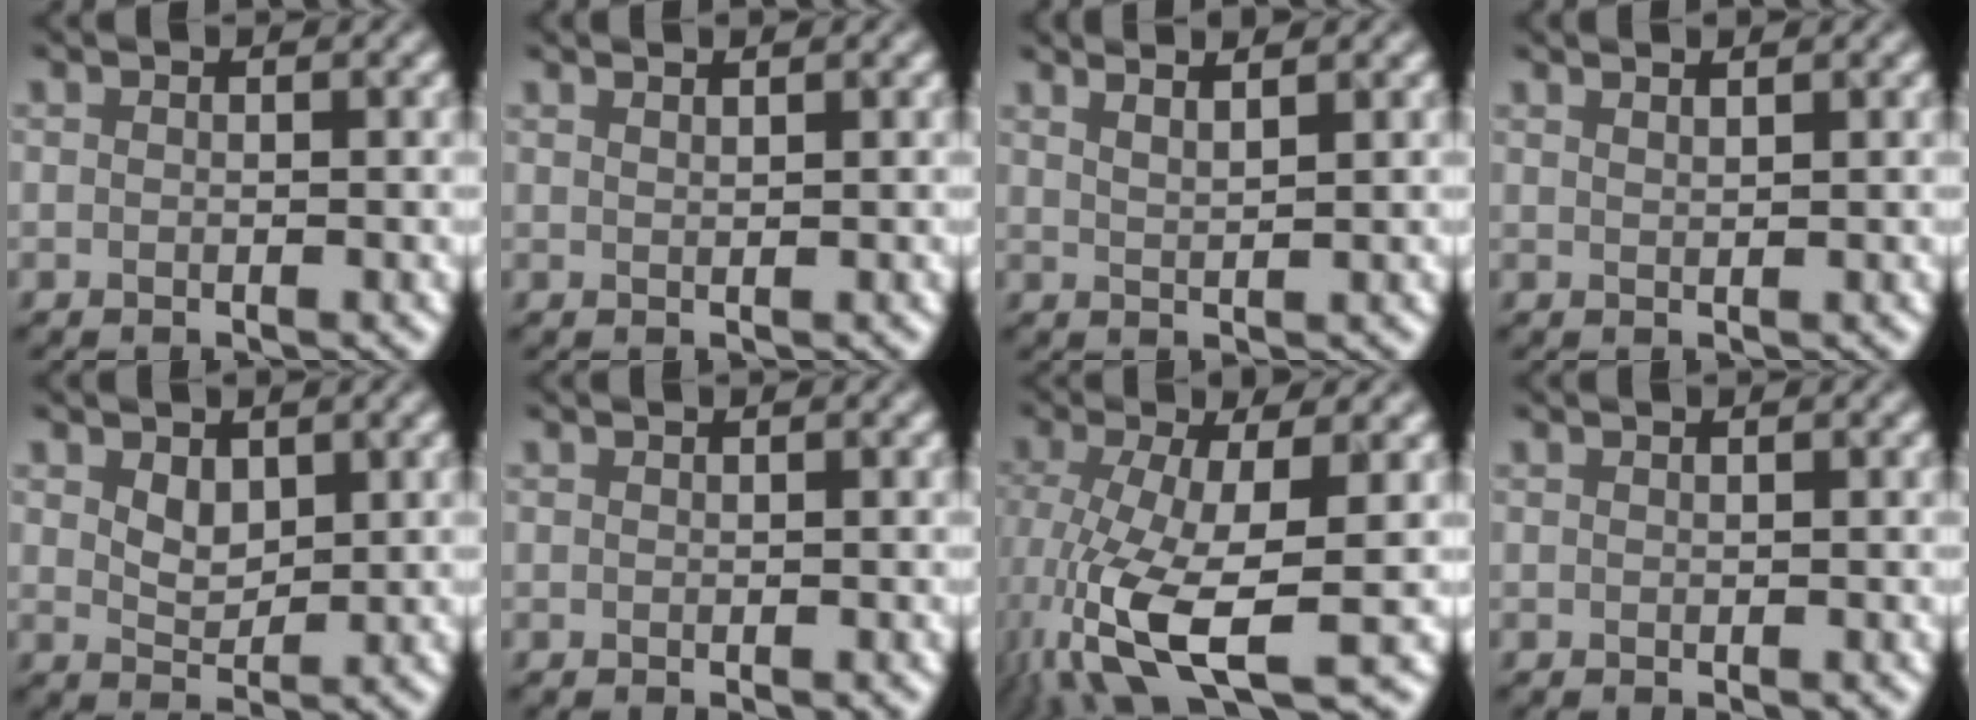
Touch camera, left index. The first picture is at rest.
{"total": 1.0, "force": [0.8, 0.2, 0.5], "torque": [0.001, 0.001, 0.007]}
{"total": 3.0, "force": [2.2, 0.9, 1.8], "torque": [-0.001, 0.014, 0.009]}
{"total": 1.3, "force": [1.0, 0.4, 0.7], "torque": [0.001, 0.002, 0.008]}
{"total": 2.1, "force": [1.0, 1.3, 1.3], "torque": [-0.025, -0.006, 0.024]}
{"total": 0.0}
{"total": 10.9, "force": [-3.2, 3.7, 9.7], "torque": [-0.217, -0.023, -0.056]}
{"total": 0.0}